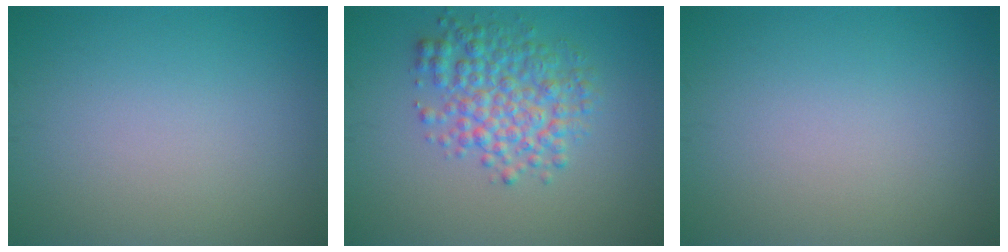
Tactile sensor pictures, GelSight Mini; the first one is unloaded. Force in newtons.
{"total": 5.0, "press": 5.0, "slide": 0.1}
{"total": 0.0}